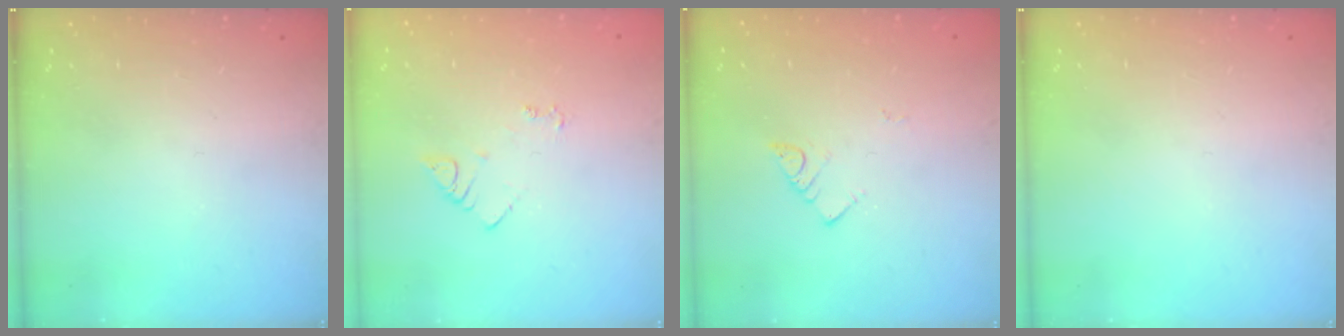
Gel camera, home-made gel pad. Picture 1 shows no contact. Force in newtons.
{"total": 4.2, "press": 4.1, "slide": 0.6}
{"total": 2.9, "press": 2.9, "slide": 0.3}
{"total": 0.0}